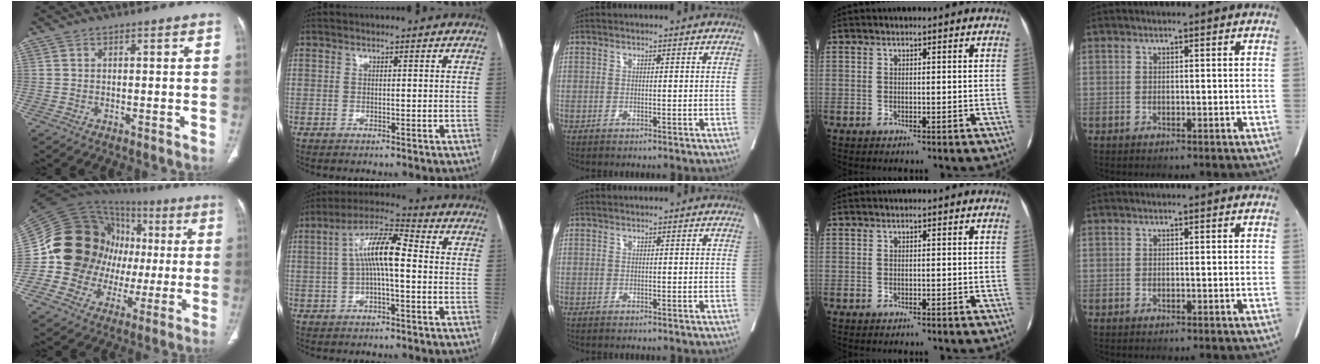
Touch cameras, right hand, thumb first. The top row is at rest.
{"thumb": {"total": 24.8, "force": [1.1, 20.9, 13.3], "torque": [-0.168, 0.064, 0.031]}, "index": {"total": 9.4, "force": [0.3, 2.2, 9.1], "torque": [-0.171, 0.032, 0.001]}}